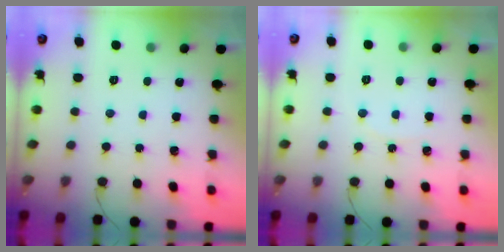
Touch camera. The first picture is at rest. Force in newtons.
{"total": 4.4, "press": 3.7, "slide": 2.5}